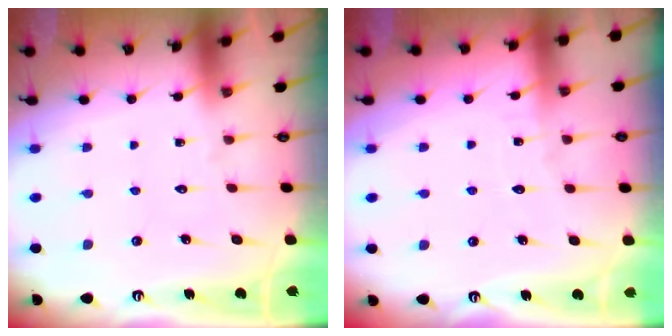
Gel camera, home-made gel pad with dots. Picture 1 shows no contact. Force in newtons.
{"total": 2.3, "press": 2.3, "slide": 0.2}